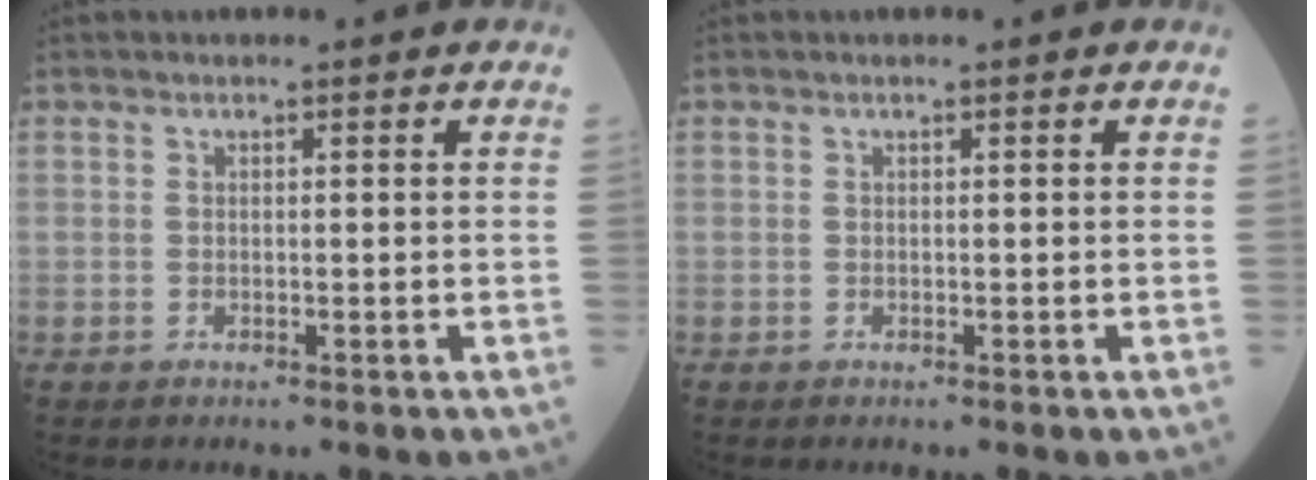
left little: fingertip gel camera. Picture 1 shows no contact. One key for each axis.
{"total": 0.0}